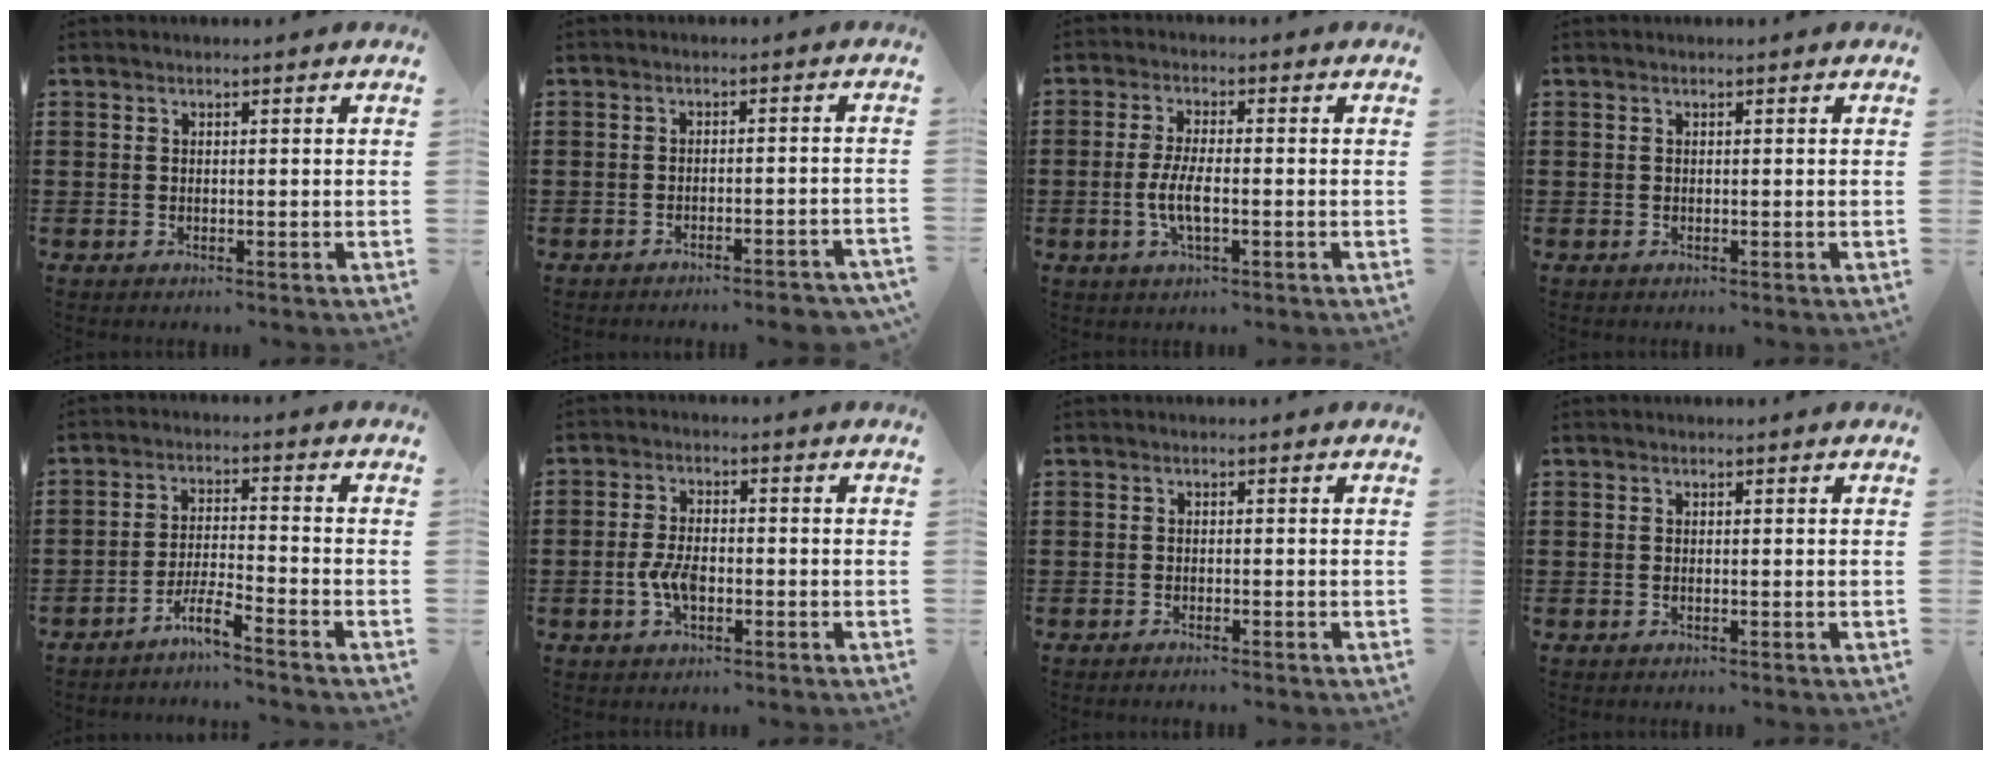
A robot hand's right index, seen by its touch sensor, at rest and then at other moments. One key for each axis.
{"total": 2.7, "fx": -2.4, "fy": -0.2, "fz": 1.0, "tx": -0.017, "ty": -0.002, "tz": -0.049}
{"total": 4.9, "fx": -1.3, "fy": 1.3, "fz": 4.6, "tx": -0.106, "ty": -0.006, "tz": -0.032}
{"total": 0.0}
{"total": 4.7, "fx": -4.0, "fy": -0.2, "fz": 2.3, "tx": -0.058, "ty": -0.005, "tz": -0.083}
{"total": 4.1, "fx": -1.2, "fy": 1.8, "fz": 3.4, "tx": -0.083, "ty": -0.008, "tz": -0.025}
{"total": 0.6, "fx": -0.6, "fy": 0.0, "fz": 0.2, "tx": -0.006, "ty": -0.003, "tz": -0.012}
{"total": 0.0}